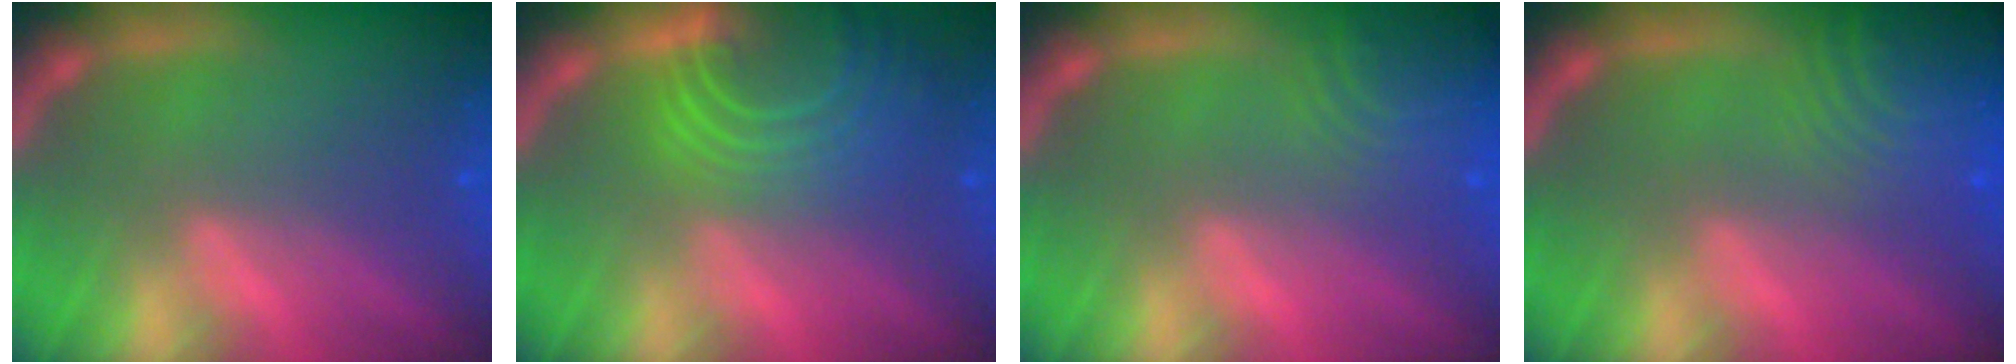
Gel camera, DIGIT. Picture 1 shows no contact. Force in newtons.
{"total": 9.0}
{"total": 5.6}
{"total": 9.1}